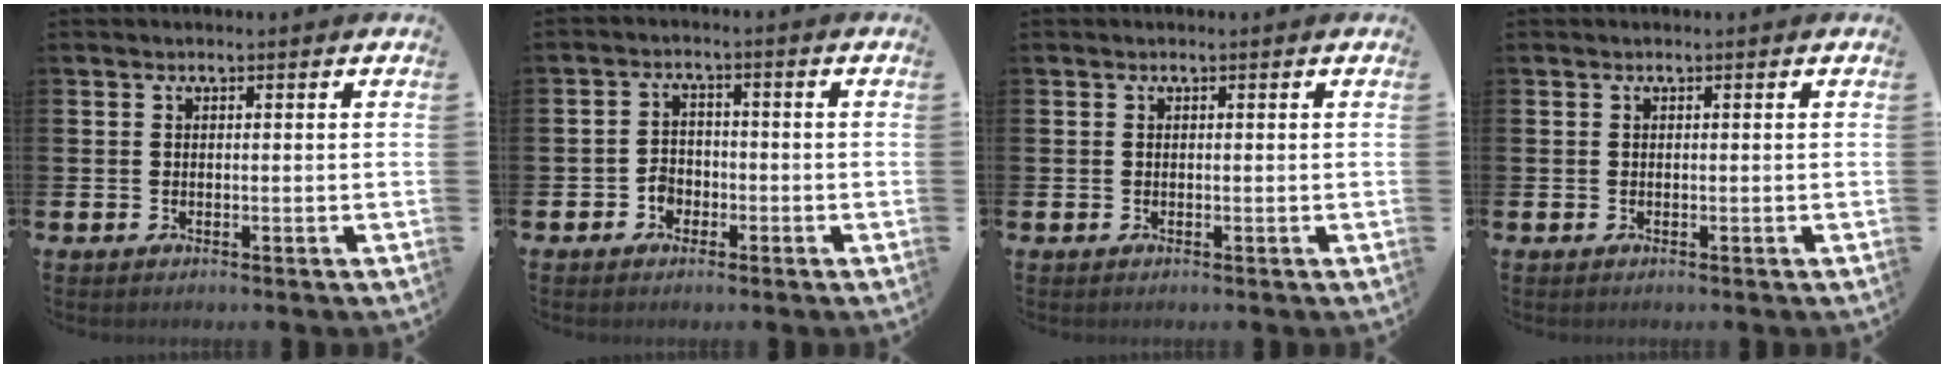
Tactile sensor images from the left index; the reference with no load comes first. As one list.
[{"total": 2.7, "force": [-1.6, 2.1, 0.7], "torque": [-0.015, 0.004, -0.036]}, {"total": 0.0}, {"total": 0.0}]